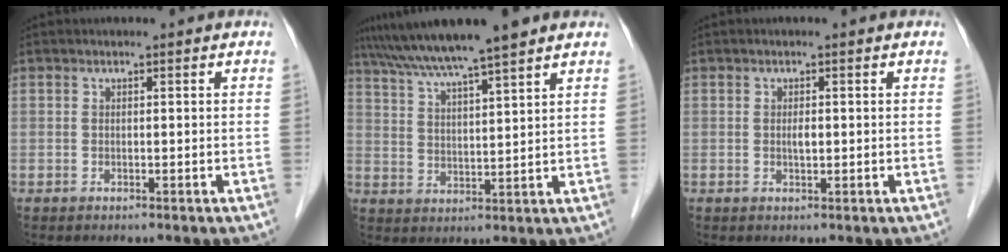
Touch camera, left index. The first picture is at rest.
{"total": 11.4, "force": [9.6, -0.7, 6.1], "torque": [-0.110, 0.024, 0.155]}
{"total": 1.1, "force": [0.1, 0.3, 1.0], "torque": [-0.020, -0.001, 0.003]}